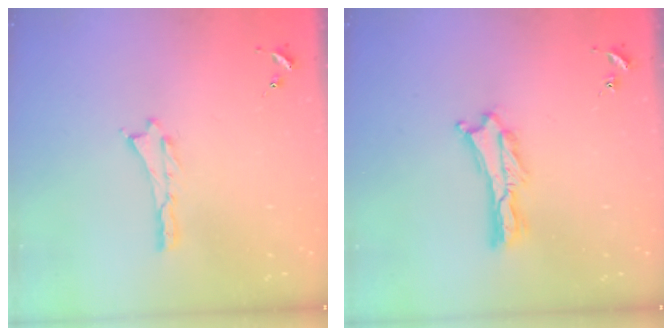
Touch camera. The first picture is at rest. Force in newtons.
{"total": 1.2, "press": 1.1, "slide": 0.3}